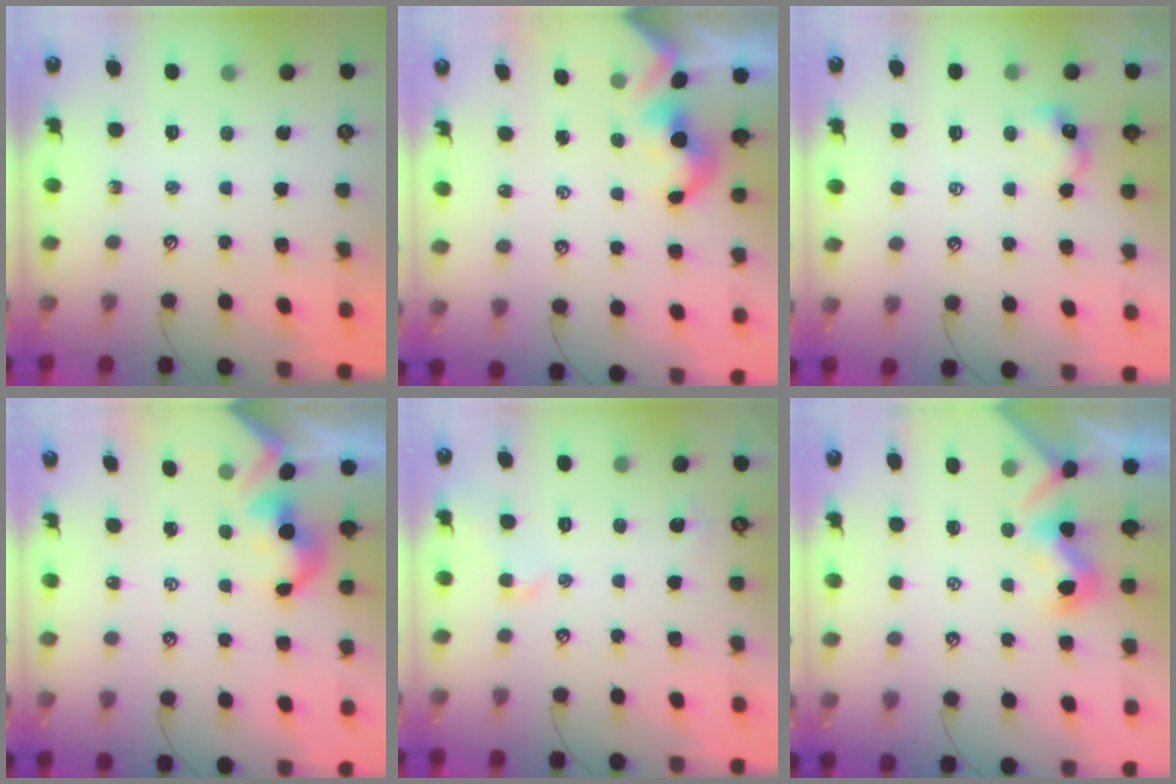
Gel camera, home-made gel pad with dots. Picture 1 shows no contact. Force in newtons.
{"total": 1.8, "press": 1.8, "slide": 0.2}
{"total": 0.0}
{"total": 2.2, "press": 2.2, "slide": 0.3}
{"total": 2.3, "press": 2.2, "slide": 0.7}
{"total": 1.9, "press": 1.7, "slide": 0.8}